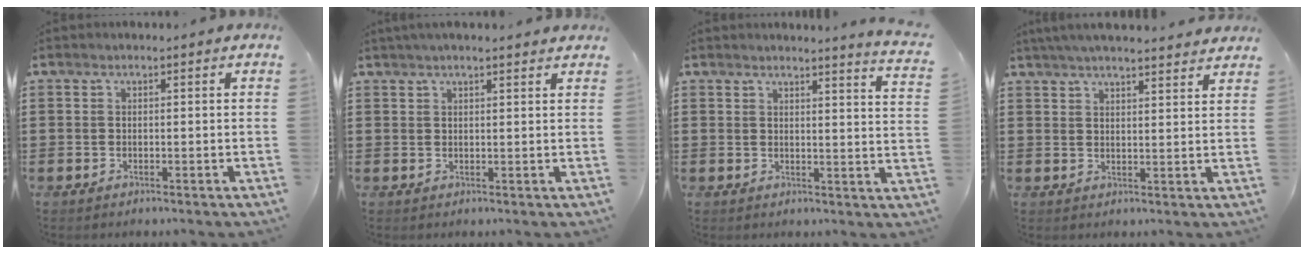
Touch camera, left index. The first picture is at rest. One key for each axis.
{"total": 1.8, "fx": 1.6, "fy": 0.1, "fz": 0.9, "tx": -0.020, "ty": 0.003, "tz": 0.030}
{"total": 3.0, "fx": 2.8, "fy": -0.9, "fz": 0.6, "tx": -0.015, "ty": -0.023, "tz": 0.047}
{"total": 4.1, "fx": 4.0, "fy": -0.1, "fz": 1.1, "tx": -0.035, "ty": -0.011, "tz": 0.072}